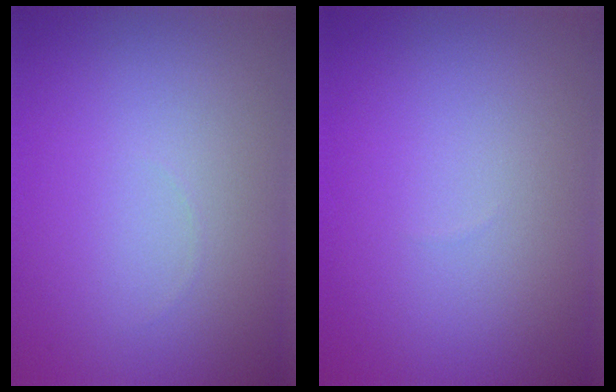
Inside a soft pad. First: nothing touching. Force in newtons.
{"total": 0.0}